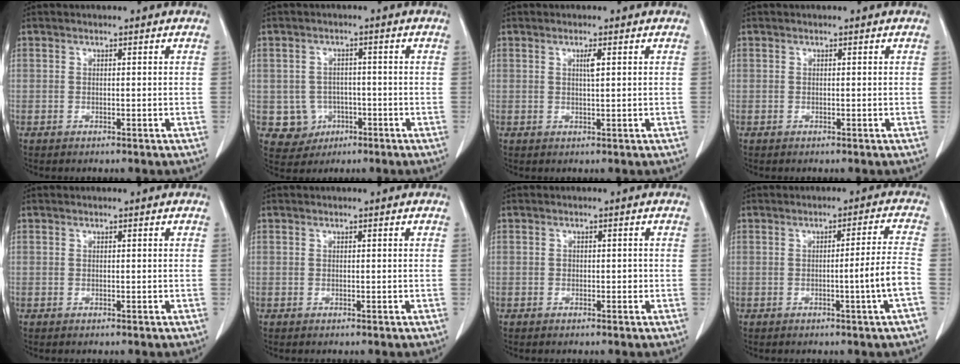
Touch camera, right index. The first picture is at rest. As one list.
[{"total": 5.2, "force": [-1.3, 5.0, 0.7], "torque": [-0.007, 0.008, -0.012]}, {"total": 1.5, "force": [0.5, 0.0, 1.4], "torque": [-0.028, -0.001, 0.009]}, {"total": 0.0}, {"total": 0.0}, {"total": 0.0}, {"total": 1.0, "force": [-0.1, 0.7, 0.6], "torque": [-0.003, 0.004, -0.001]}, {"total": 6.6, "force": [-2.2, -1.7, 6.0], "torque": [-0.078, -0.004, -0.035]}]